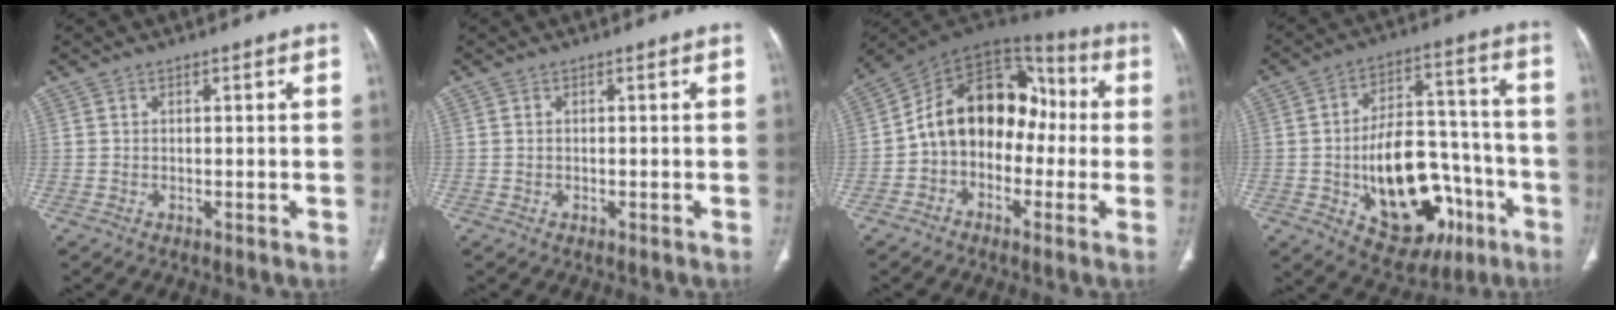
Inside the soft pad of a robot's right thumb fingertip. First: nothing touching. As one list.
[{"total": 0.0}, {"total": 16.7, "force": [-1.3, 12.1, 11.3], "torque": [-0.137, 0.060, -0.037]}, {"total": 23.1, "force": [-7.4, 13.6, 17.1], "torque": [-0.229, 0.048, -0.090]}]